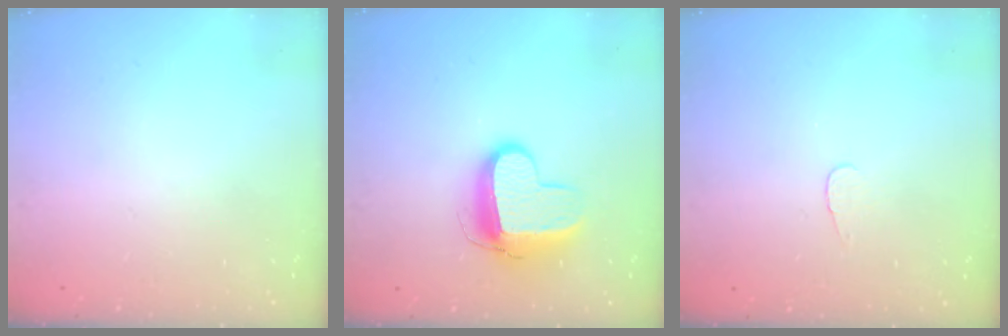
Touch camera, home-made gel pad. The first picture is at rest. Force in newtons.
{"total": 11.6, "press": 11.5, "slide": 1.3}
{"total": 3.4, "press": 3.4, "slide": 0.4}